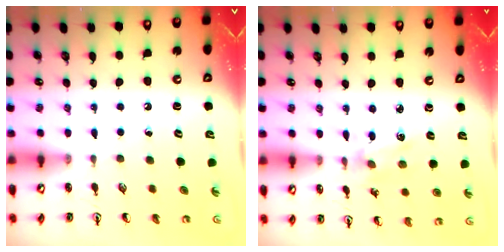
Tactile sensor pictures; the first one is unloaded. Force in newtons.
{"total": 1.6, "press": 1.5, "slide": 0.4}